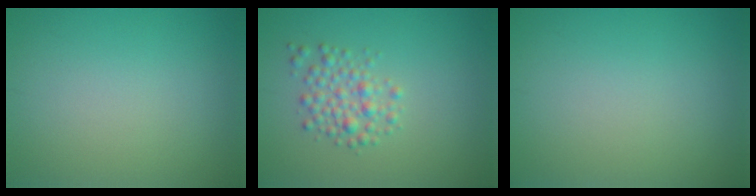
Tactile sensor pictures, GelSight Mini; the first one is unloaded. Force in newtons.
{"total": 2.5, "press": 2.5, "slide": 0.1}
{"total": 0.0}